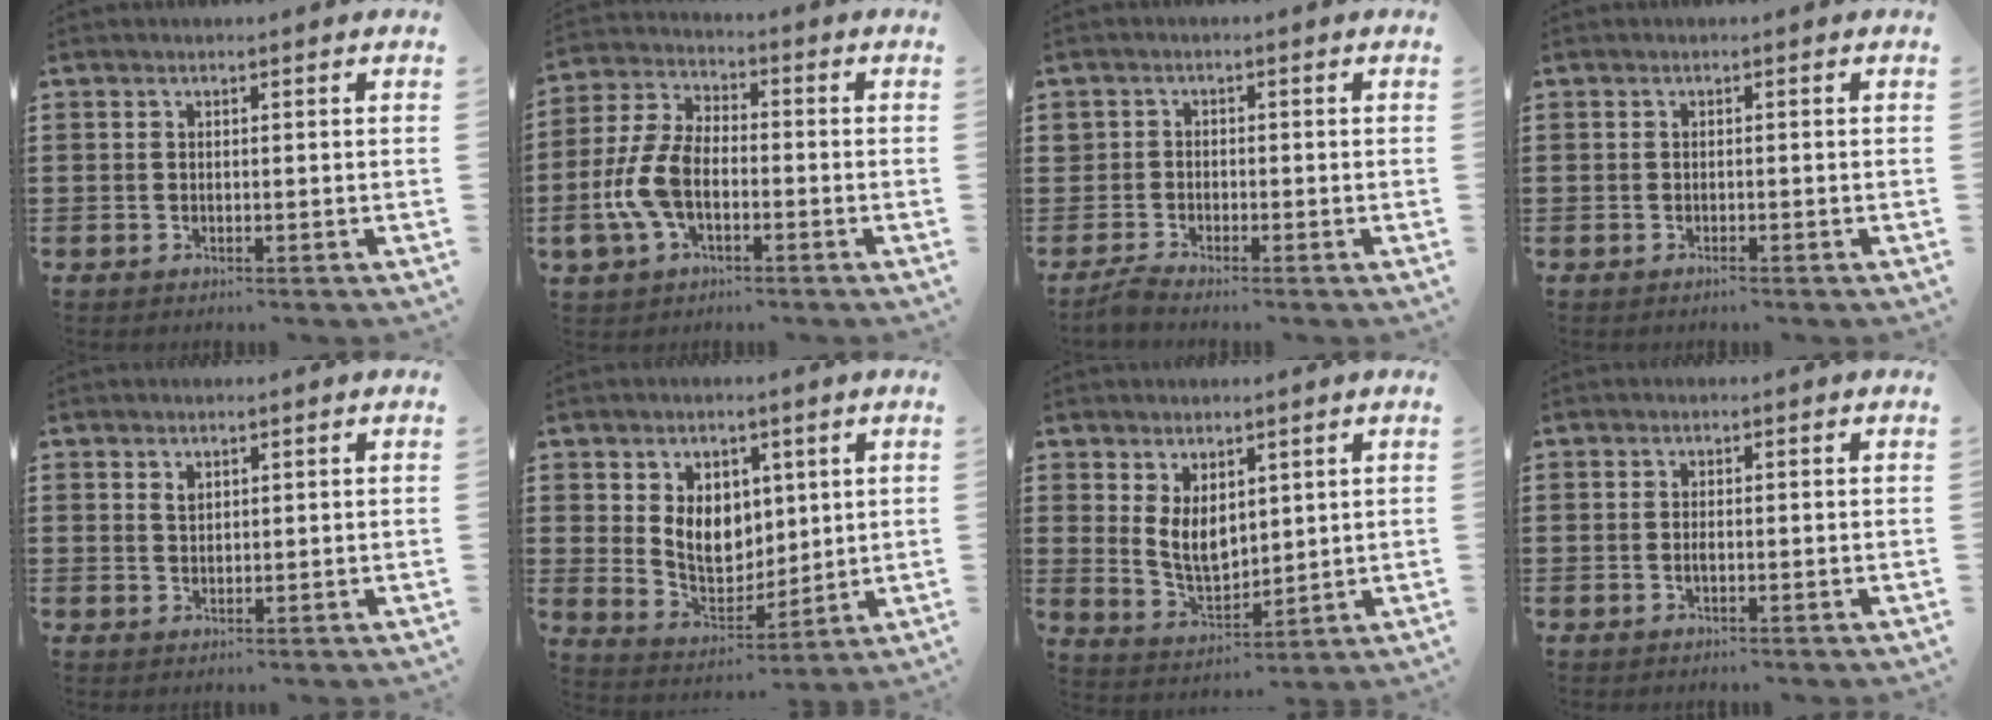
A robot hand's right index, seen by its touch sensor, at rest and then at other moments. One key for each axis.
{"total": 8.5, "fx": -2.6, "fy": 4.8, "fz": 6.5, "tx": -0.169, "ty": -0.001, "tz": -0.058}
{"total": 1.5, "fx": -1.3, "fy": 0.7, "fz": 0.3, "tx": -0.011, "ty": 0.006, "tz": -0.028}
{"total": 0.6, "fx": -0.5, "fy": 0.1, "fz": 0.3, "tx": -0.009, "ty": -0.004, "tz": -0.009}
{"total": 1.1, "fx": 0.7, "fy": 0.7, "fz": 0.6, "tx": -0.013, "ty": 0.003, "tz": 0.014}
{"total": 7.6, "fx": 2.0, "fy": 5.9, "fz": 4.4, "tx": -0.094, "ty": 0.006, "tz": 0.035}
{"total": 6.0, "fx": 2.1, "fy": 3.7, "fz": 4.2, "tx": -0.089, "ty": -0.003, "tz": 0.037}
{"total": 0.7, "fx": -0.2, "fy": 0.2, "fz": 0.7, "tx": -0.014, "ty": -0.004, "tz": -0.003}